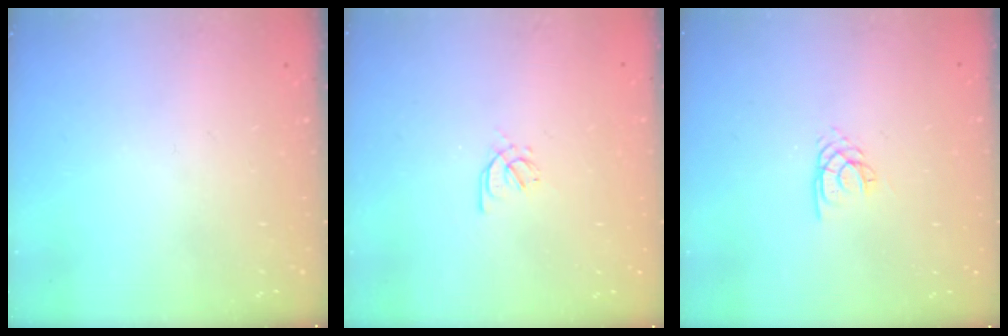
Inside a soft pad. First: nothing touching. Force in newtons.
{"total": 2.4, "press": 2.3, "slide": 0.6}
{"total": 1.9, "press": 1.8, "slide": 0.3}